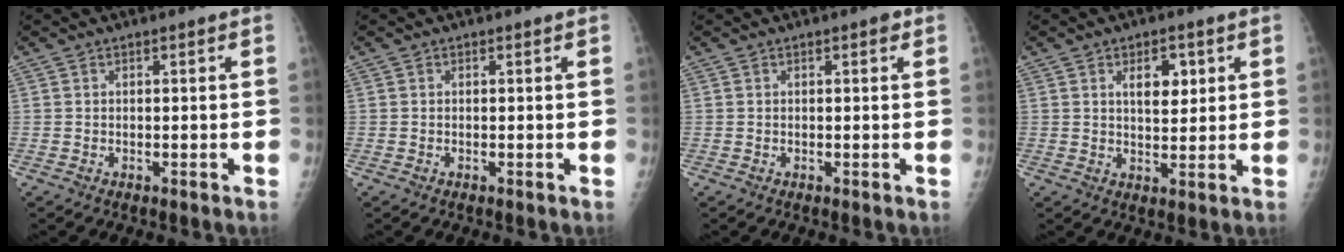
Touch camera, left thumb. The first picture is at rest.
{"total": 0.0}
{"total": 0.8, "force": [0.4, 0.4, 0.6], "torque": [-0.005, 0.001, 0.003]}
{"total": 5.9, "force": [2.3, 3.3, 4.3], "torque": [-0.040, -0.011, 0.038]}